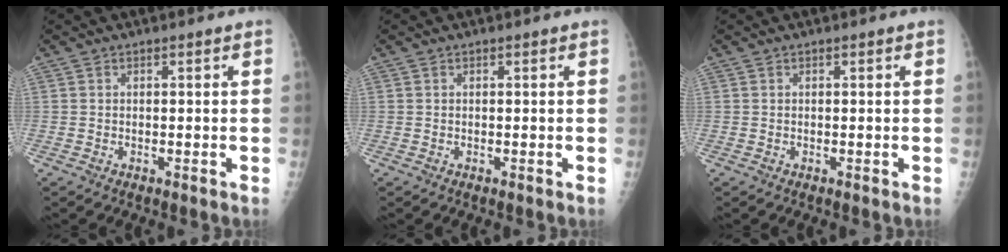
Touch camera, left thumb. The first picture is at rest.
{"total": 0.0}
{"total": 0.0}